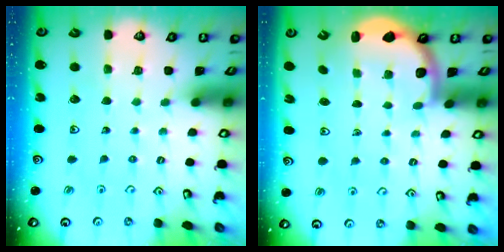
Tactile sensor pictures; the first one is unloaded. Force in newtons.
{"total": 2.4, "press": 2.3, "slide": 0.6}